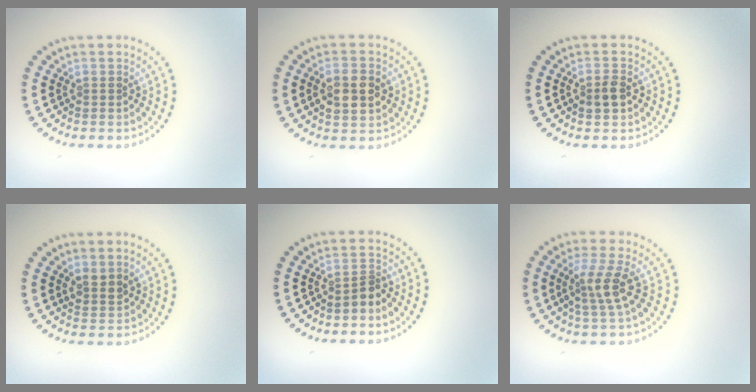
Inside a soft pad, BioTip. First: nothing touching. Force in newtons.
{"total": 3.9, "press": 3.9, "slide": 0.1}
{"total": 1.8, "press": 1.7, "slide": 0.4}
{"total": 1.4, "press": 1.2, "slide": 0.6}
{"total": 1.7, "press": 1.2, "slide": 1.1}
{"total": 2.8, "press": 2.2, "slide": 1.7}